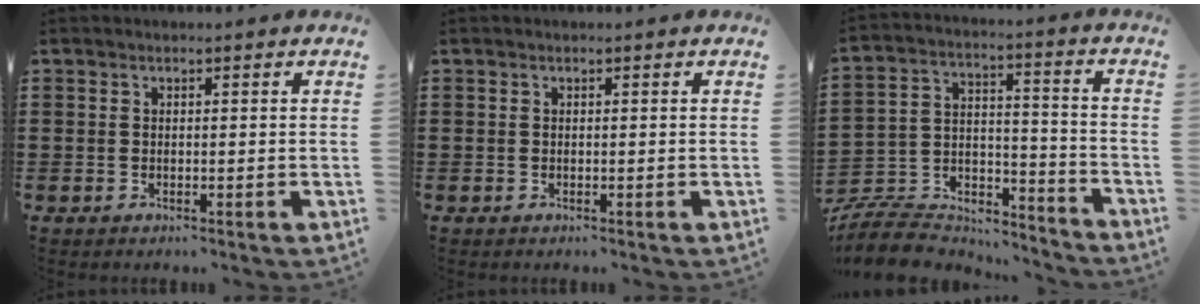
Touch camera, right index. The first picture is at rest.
{"total": 0.0}
{"total": 8.9, "force": [-8.2, 2.8, 1.8], "torque": [-0.048, 0.014, -0.165]}